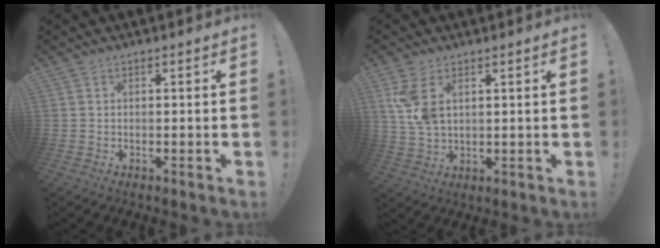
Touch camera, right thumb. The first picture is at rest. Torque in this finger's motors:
{"motor_torque": [0.13, 0.13, 0.05, 0.16, 0.05]}